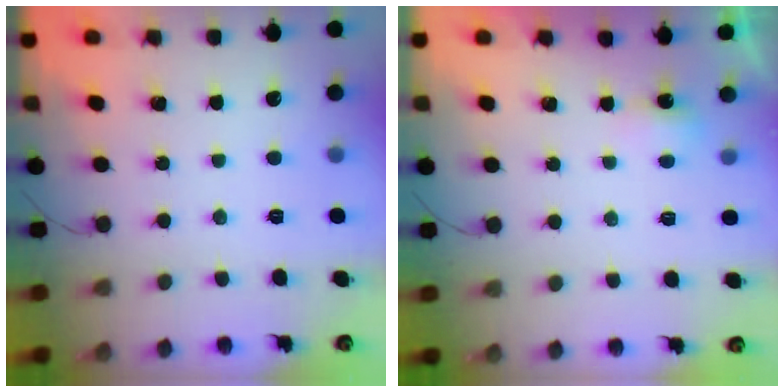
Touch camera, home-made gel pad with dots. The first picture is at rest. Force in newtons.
{"total": 2.9, "press": 2.8, "slide": 0.6}